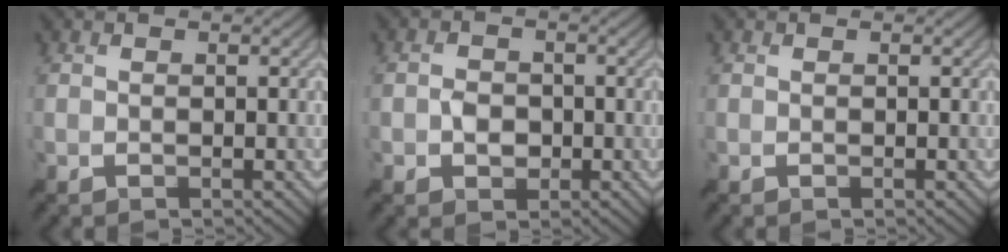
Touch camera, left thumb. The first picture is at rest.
{"total": 2.4, "force": [-0.6, 1.9, 1.3], "torque": [-0.023, -0.001, -0.016]}
{"total": 0.0}